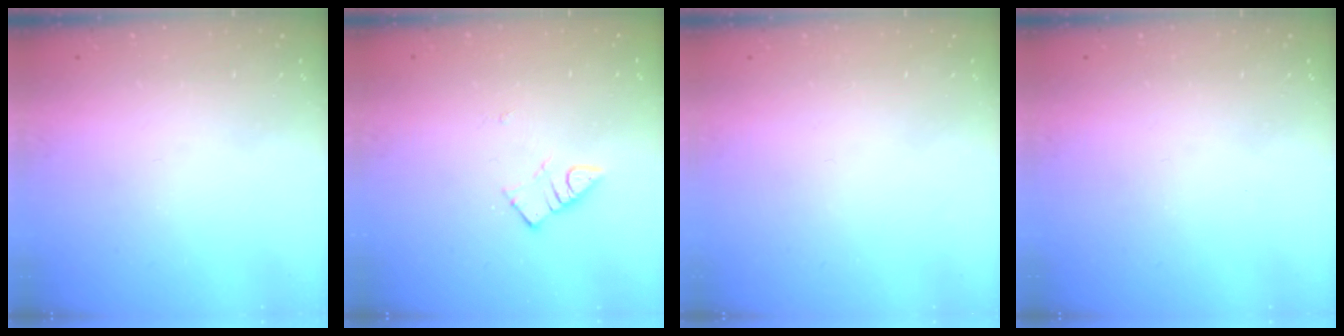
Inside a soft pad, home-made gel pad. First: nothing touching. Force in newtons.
{"total": 2.8, "press": 2.7, "slide": 0.3}
{"total": 1.5, "press": 1.5, "slide": 0.1}
{"total": 0.0}